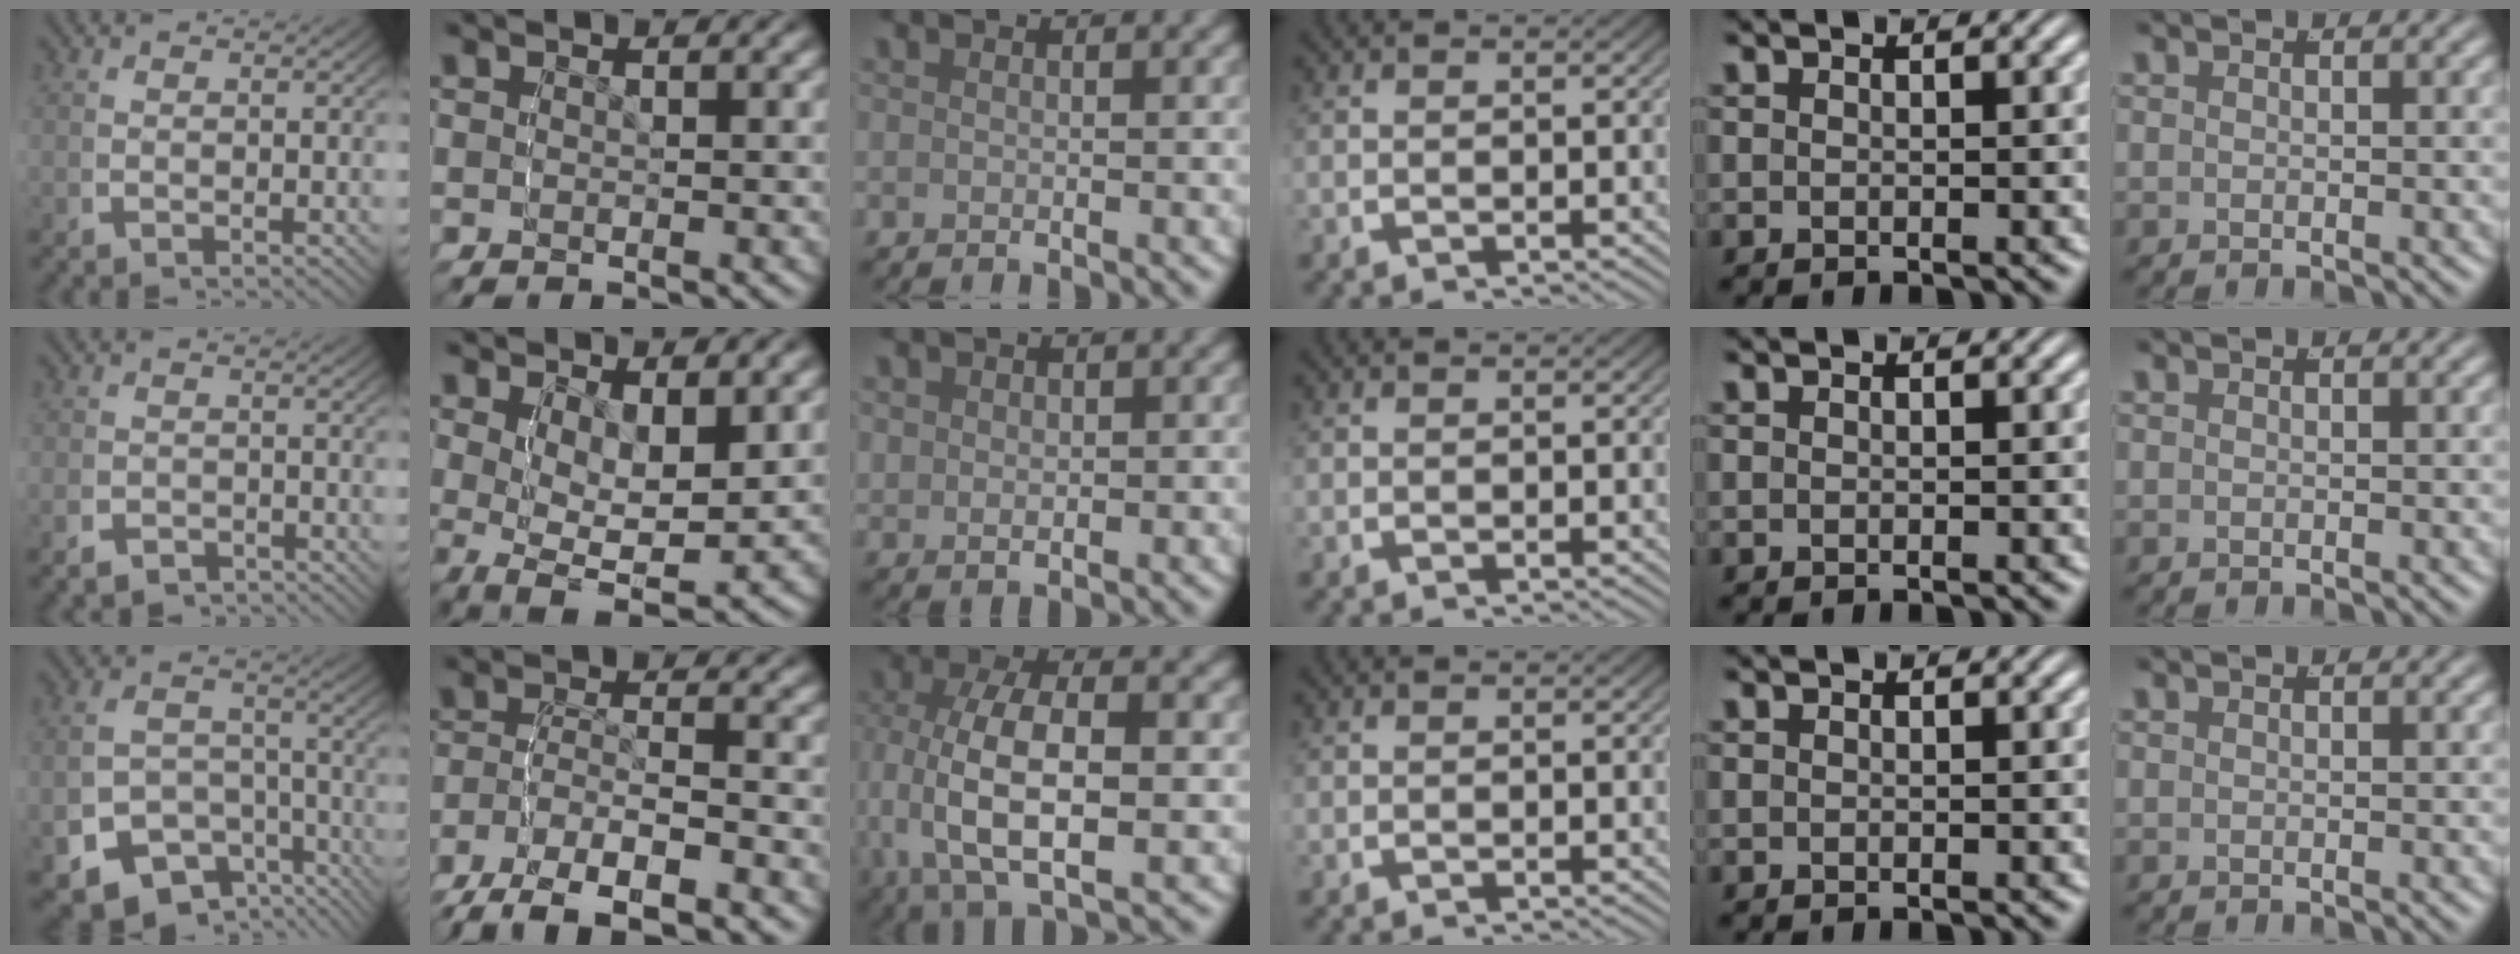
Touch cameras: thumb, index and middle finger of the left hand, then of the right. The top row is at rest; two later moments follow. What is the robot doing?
{"motion": "grasp_and_lifting", "object": "cloth"}